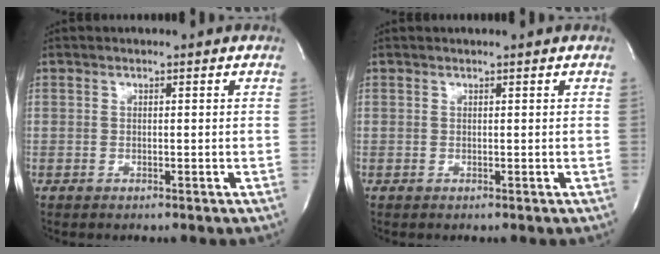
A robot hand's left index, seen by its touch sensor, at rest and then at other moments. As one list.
[{"total": 0.6, "force": [0.5, -0.1, 0.2], "torque": [-0.003, 0.002, 0.011]}]